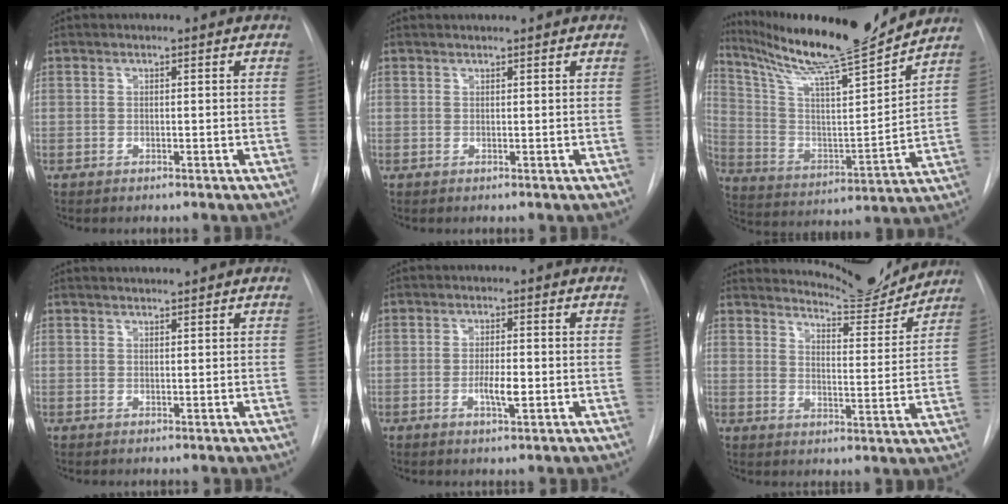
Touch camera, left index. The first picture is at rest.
{"total": 1.3, "force": [1.2, -0.2, 0.3], "torque": [-0.002, 0.015, 0.025]}
{"total": 19.7, "force": [17.6, -0.5, 8.7], "torque": [-0.158, -0.029, 0.293]}
{"total": 2.1, "force": [2.1, -0.2, 0.3], "torque": [-0.003, 0.016, 0.037]}
{"total": 3.1, "force": [-0.7, 0.6, 3.0], "torque": [-0.054, -0.001, -0.010]}
{"total": 10.1, "force": [10.0, 0.3, 0.5], "torque": [-0.011, -0.028, 0.137]}